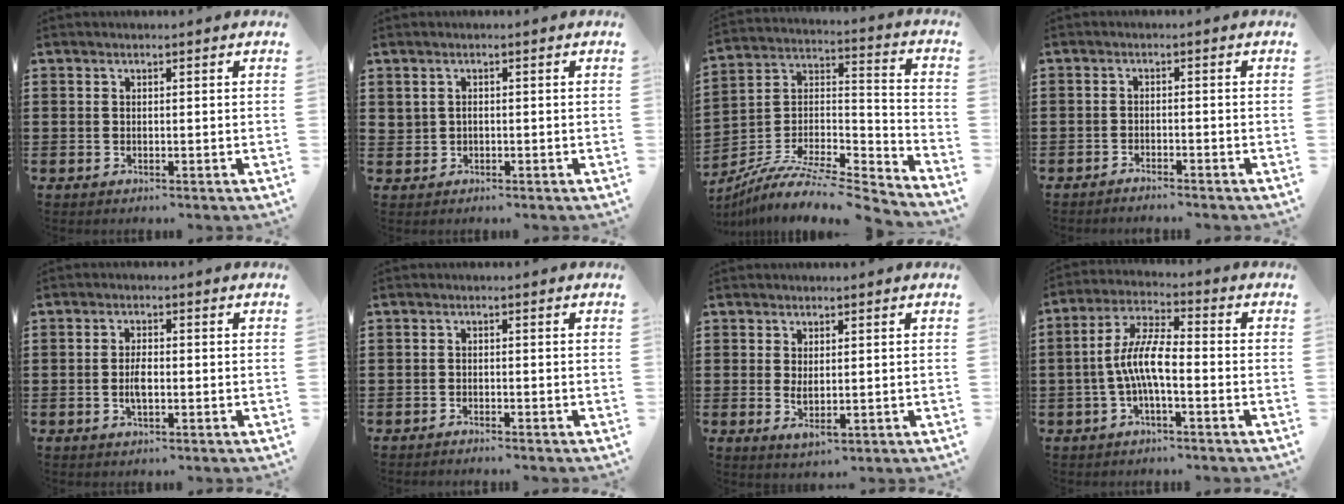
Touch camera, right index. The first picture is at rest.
{"total": 0.9, "force": [0.1, 0.8, 0.4], "torque": [-0.011, 0.006, 0.001]}
{"total": 8.7, "force": [-7.2, 2.3, 4.2], "torque": [-0.091, -0.002, -0.148]}
{"total": 1.4, "force": [-1.4, 0.1, 0.0], "torque": [-0.004, 0.005, -0.031]}
{"total": 2.8, "force": [-0.6, 1.2, 2.5], "torque": [-0.055, 0.000, -0.012]}
{"total": 1.0, "force": [-1.0, 0.1, 0.0], "torque": [-0.002, 0.003, -0.021]}
{"total": 2.5, "force": [0.2, 0.9, 2.3], "torque": [-0.052, -0.003, 0.002]}
{"total": 7.7, "force": [-1.8, 2.0, 7.2], "torque": [-0.159, -0.007, -0.040]}